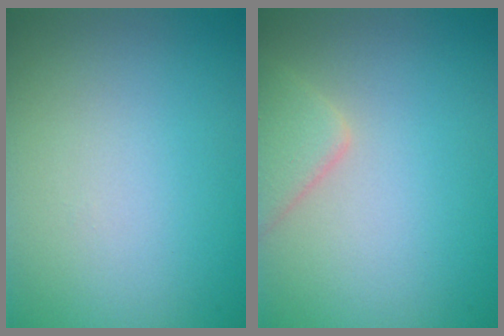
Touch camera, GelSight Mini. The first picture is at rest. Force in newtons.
{"total": 2.8, "press": 2.8, "slide": 0.1}